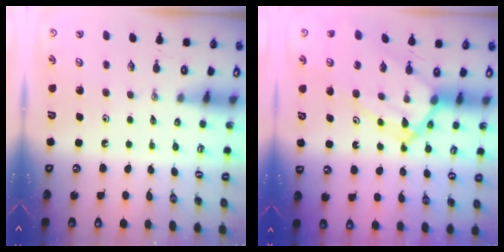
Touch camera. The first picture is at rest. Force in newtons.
{"total": 12.7, "press": 12.6, "slide": 1.1}